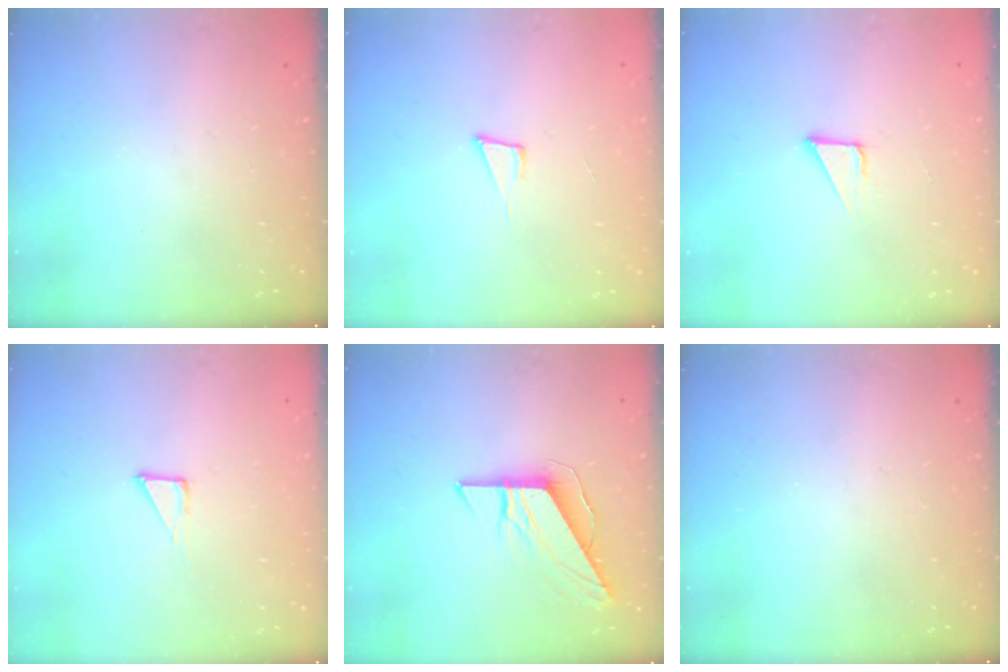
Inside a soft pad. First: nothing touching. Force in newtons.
{"total": 5.7, "press": 4.5, "slide": 3.4}
{"total": 3.2, "press": 3.2, "slide": 0.2}
{"total": 5.1, "press": 5.0, "slide": 0.4}
{"total": 8.3, "press": 8.3, "slide": 0.7}
{"total": 0.0}